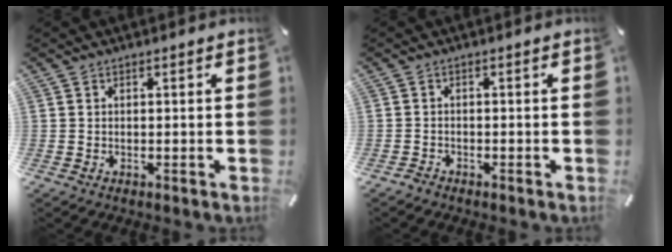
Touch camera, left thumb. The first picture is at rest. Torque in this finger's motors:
{"motor_torque": [-0.41, -0.03, -0.11, 0.03, 0.00]}